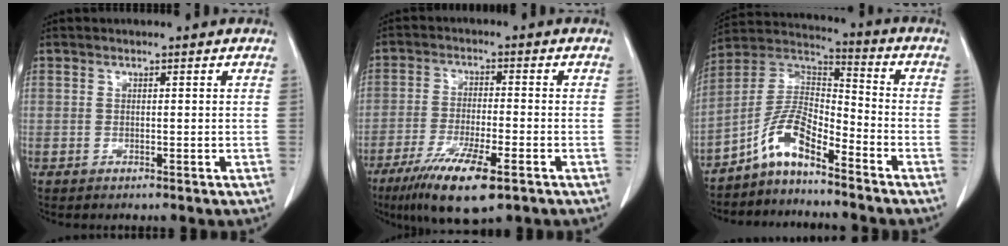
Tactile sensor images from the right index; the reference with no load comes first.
{"total": 11.0, "force": [-6.5, 1.7, 8.8], "torque": [-0.157, -0.026, -0.106]}
{"total": 8.4, "force": [-5.9, 2.1, 5.6], "torque": [-0.122, 0.024, -0.117]}